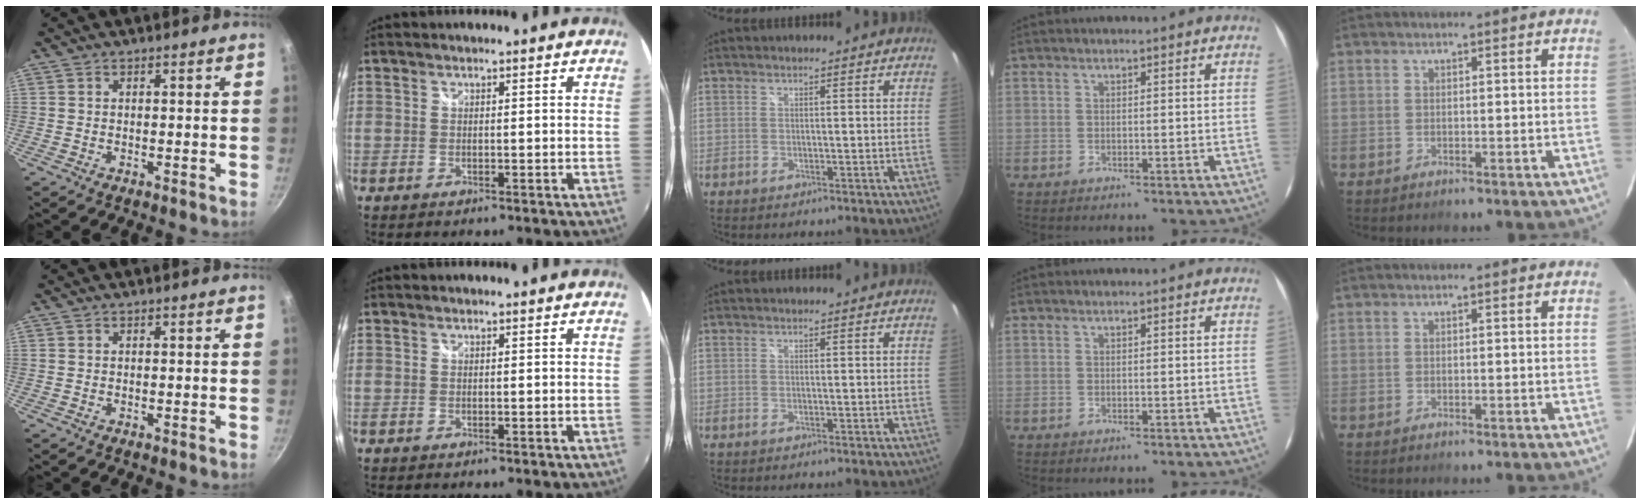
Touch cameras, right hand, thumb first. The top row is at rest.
{}